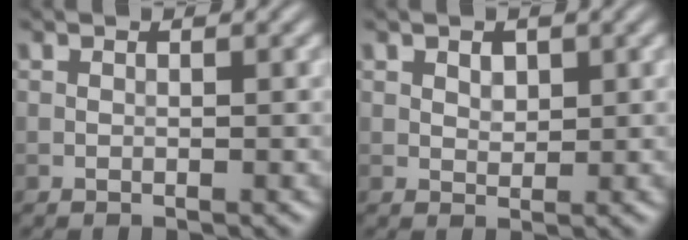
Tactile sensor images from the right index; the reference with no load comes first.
{"total": 1.2, "force": [0.6, 0.8, 0.7], "torque": [-0.010, -0.002, 0.012]}